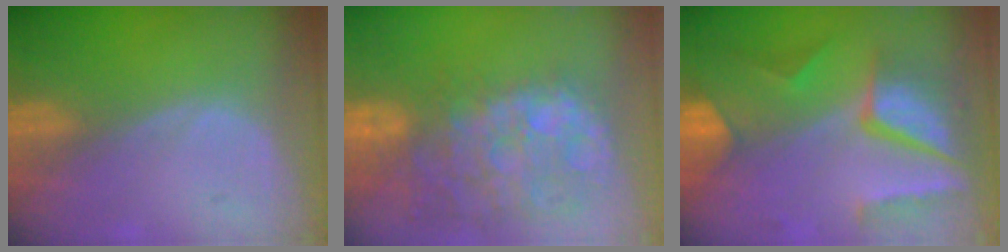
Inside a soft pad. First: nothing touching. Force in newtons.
{"total": 14.3, "press": 11.7, "slide": 8.2}
{"total": 10.3, "press": 8.8, "slide": 5.5}